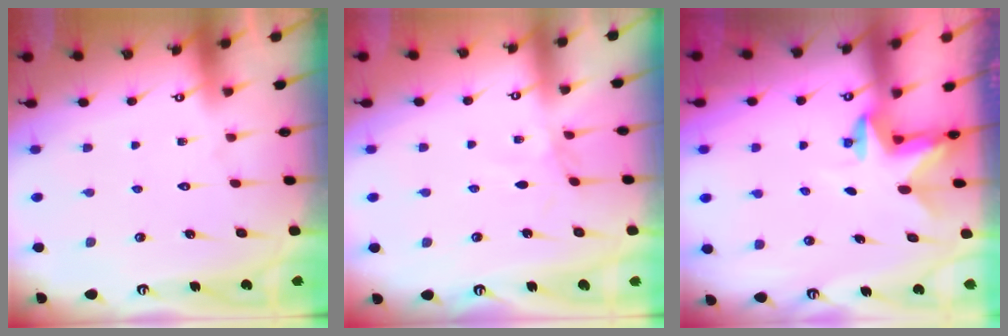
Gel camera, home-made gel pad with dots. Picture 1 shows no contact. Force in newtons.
{"total": 1.6, "press": 1.6, "slide": 0.3}
{"total": 2.4, "press": 2.4, "slide": 0.4}